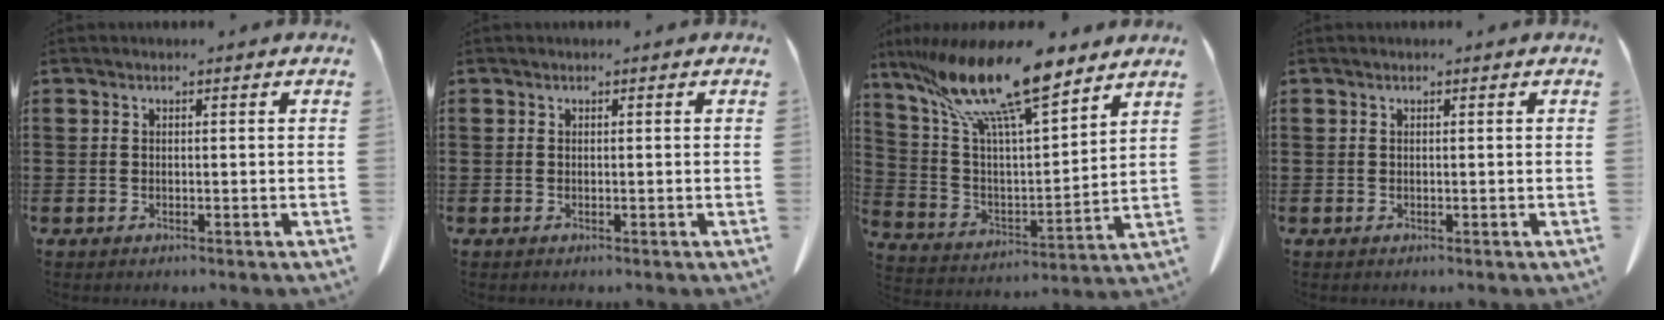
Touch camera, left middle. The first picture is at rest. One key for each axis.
{"total": 0.0}
{"total": 17.1, "fx": 12.7, "fy": 3.8, "fz": 10.8, "tx": -0.242, "ty": -0.075, "tz": 0.214}
{"total": 0.0}